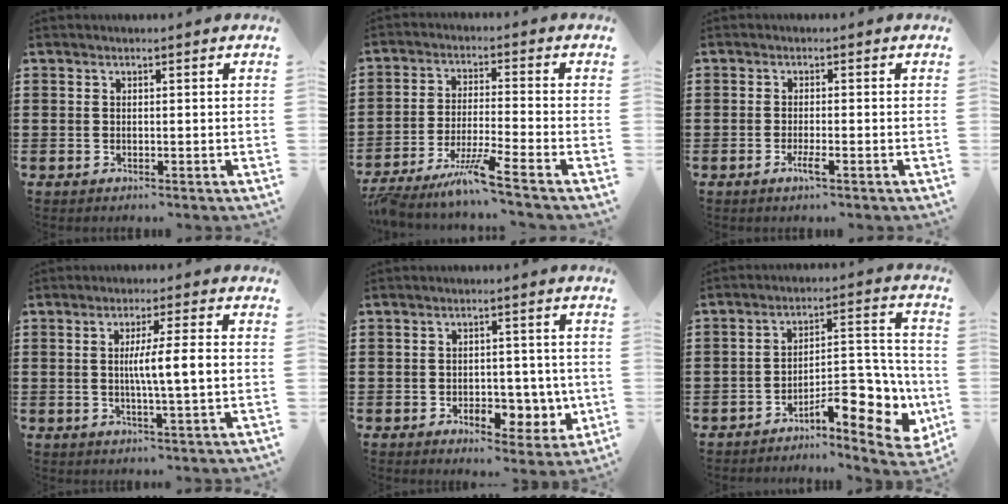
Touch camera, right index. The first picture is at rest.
{"total": 6.6, "force": [-5.6, -1.0, 3.4], "torque": [-0.077, -0.021, -0.113]}
{"total": 2.4, "force": [-1.3, 0.2, 2.0], "torque": [-0.048, -0.008, -0.027]}
{"total": 6.4, "force": [0.2, 0.2, 6.4], "torque": [-0.116, -0.005, -0.003]}
{"total": 5.1, "force": [-1.4, 3.6, 3.4], "torque": [-0.054, 0.008, -0.025]}
{"total": 10.3, "force": [-5.8, 3.5, 7.8], "torque": [-0.086, 0.002, -0.104]}